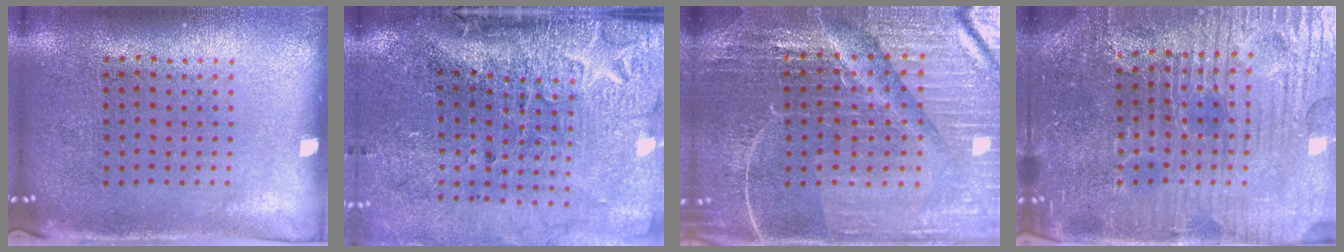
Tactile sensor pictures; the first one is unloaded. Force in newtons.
{"total": 4.5, "press": 3.6, "slide": 2.8}
{"total": 5.2, "press": 4.9, "slide": 1.6}
{"total": 5.6, "press": 5.3, "slide": 1.8}